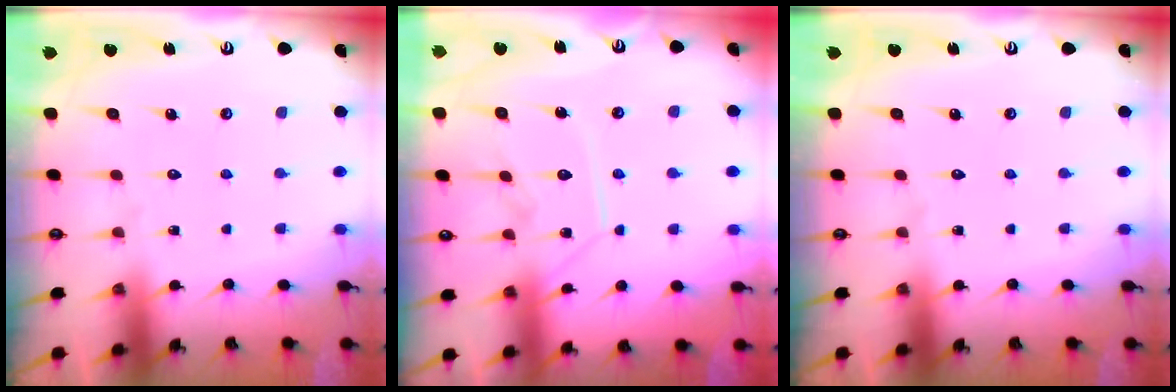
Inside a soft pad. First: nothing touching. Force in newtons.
{"total": 10.5, "press": 10.5, "slide": 0.4}
{"total": 0.0}